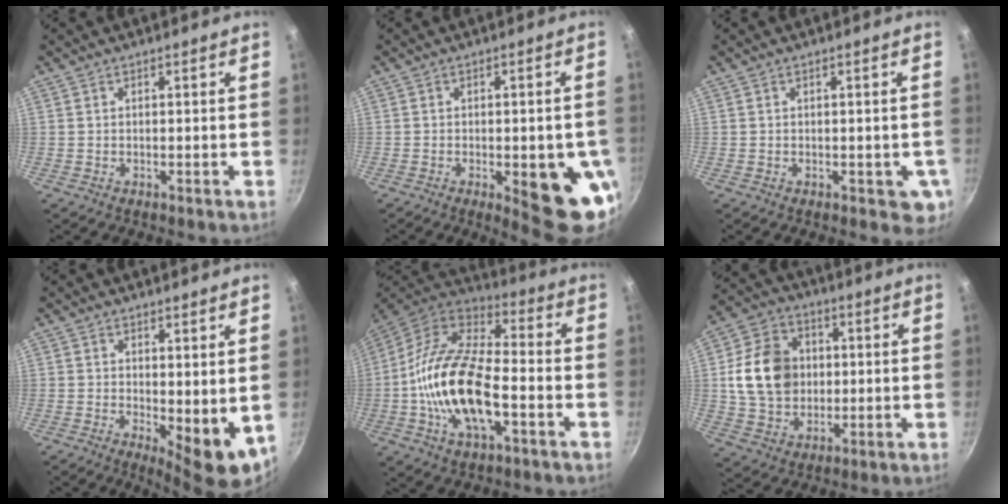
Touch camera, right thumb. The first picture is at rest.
{"total": 12.3, "force": [-3.4, 4.2, 11.1], "torque": [-0.106, 0.004, -0.035]}
{"total": 5.1, "force": [-1.2, 2.7, 4.2], "torque": [-0.026, -0.001, -0.012]}
{"total": 7.6, "force": [0.8, 3.3, 6.8], "torque": [-0.082, -0.015, 0.021]}
{"total": 20.6, "force": [-4.5, 9.8, 17.6], "torque": [-0.324, 0.037, -0.099]}
{"total": 14.5, "force": [1.4, 11.7, 8.5], "torque": [-0.128, 0.010, 0.025]}